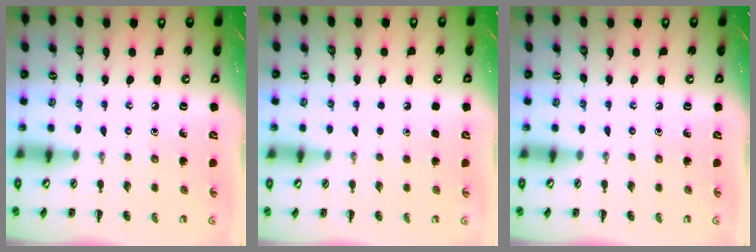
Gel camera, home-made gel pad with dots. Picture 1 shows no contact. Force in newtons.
{"total": 1.6, "press": 1.5, "slide": 0.1}
{"total": 0.0}